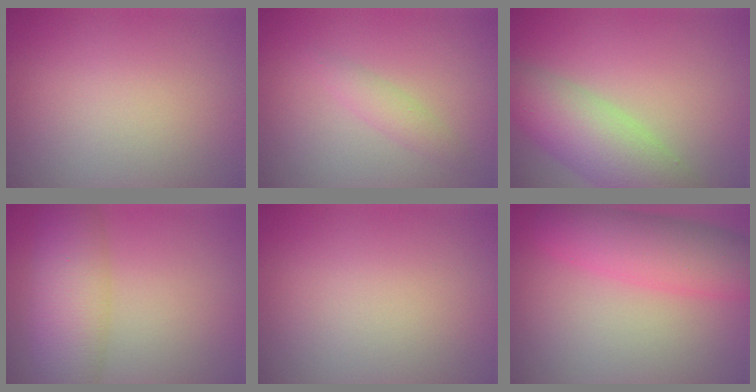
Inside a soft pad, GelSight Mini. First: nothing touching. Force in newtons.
{"total": 1.6, "press": 1.6, "slide": 0.0}
{"total": 7.4, "press": 7.4, "slide": 0.3}
{"total": 8.0, "press": 8.0, "slide": 0.2}
{"total": 0.0}
{"total": 6.9, "press": 6.9, "slide": 0.2}